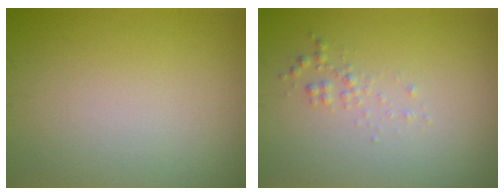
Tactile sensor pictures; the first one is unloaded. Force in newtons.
{"total": 0.9, "press": 0.9, "slide": 0.0}